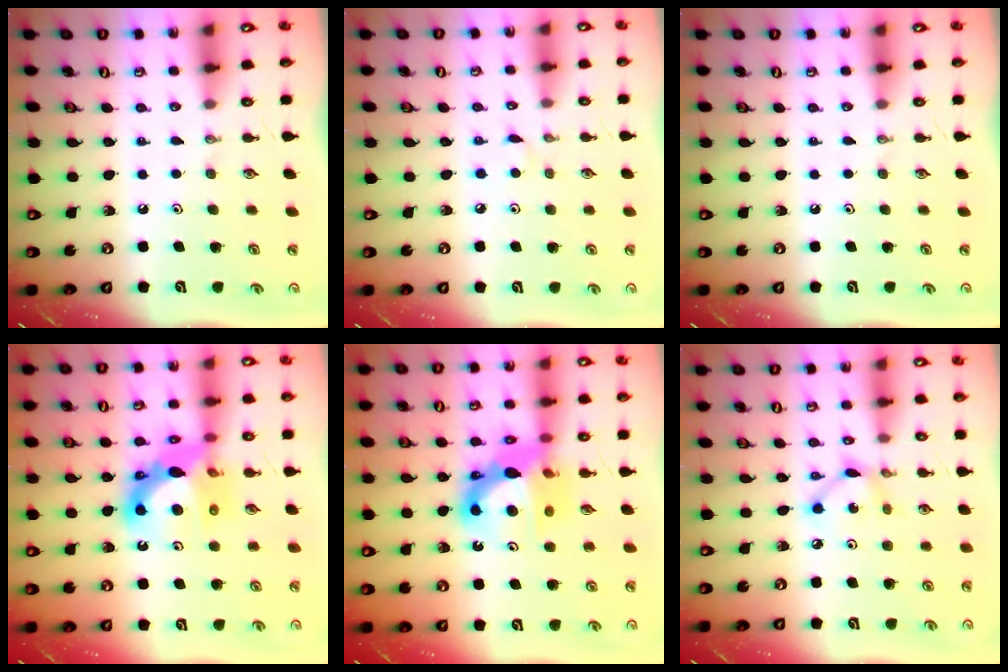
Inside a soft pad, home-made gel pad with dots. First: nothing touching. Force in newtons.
{"total": 3.3, "press": 3.2, "slide": 0.4}
{"total": 0.0}
{"total": 13.0, "press": 12.7, "slide": 2.6}
{"total": 13.3, "press": 13.1, "slide": 2.8}
{"total": 4.9, "press": 4.9, "slide": 0.2}